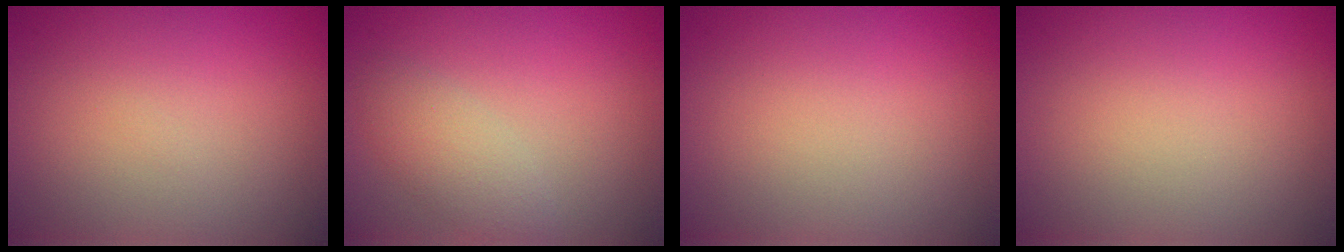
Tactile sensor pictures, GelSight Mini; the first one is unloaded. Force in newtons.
{"total": 3.4, "press": 3.4, "slide": 0.2}
{"total": 0.0}
{"total": 0.0}